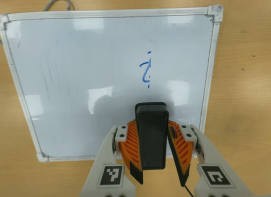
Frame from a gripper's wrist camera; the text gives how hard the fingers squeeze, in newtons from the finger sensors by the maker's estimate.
{"total": 8.8, "left": 8.5, "right": 9.1}